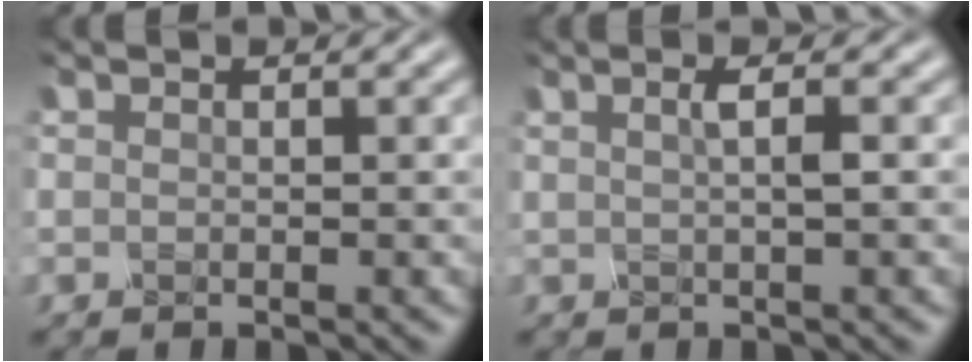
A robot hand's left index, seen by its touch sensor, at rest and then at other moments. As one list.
[{"total": 1.3, "force": [0.0, 0.3, 1.3], "torque": [-0.016, 0.002, -0.001]}]